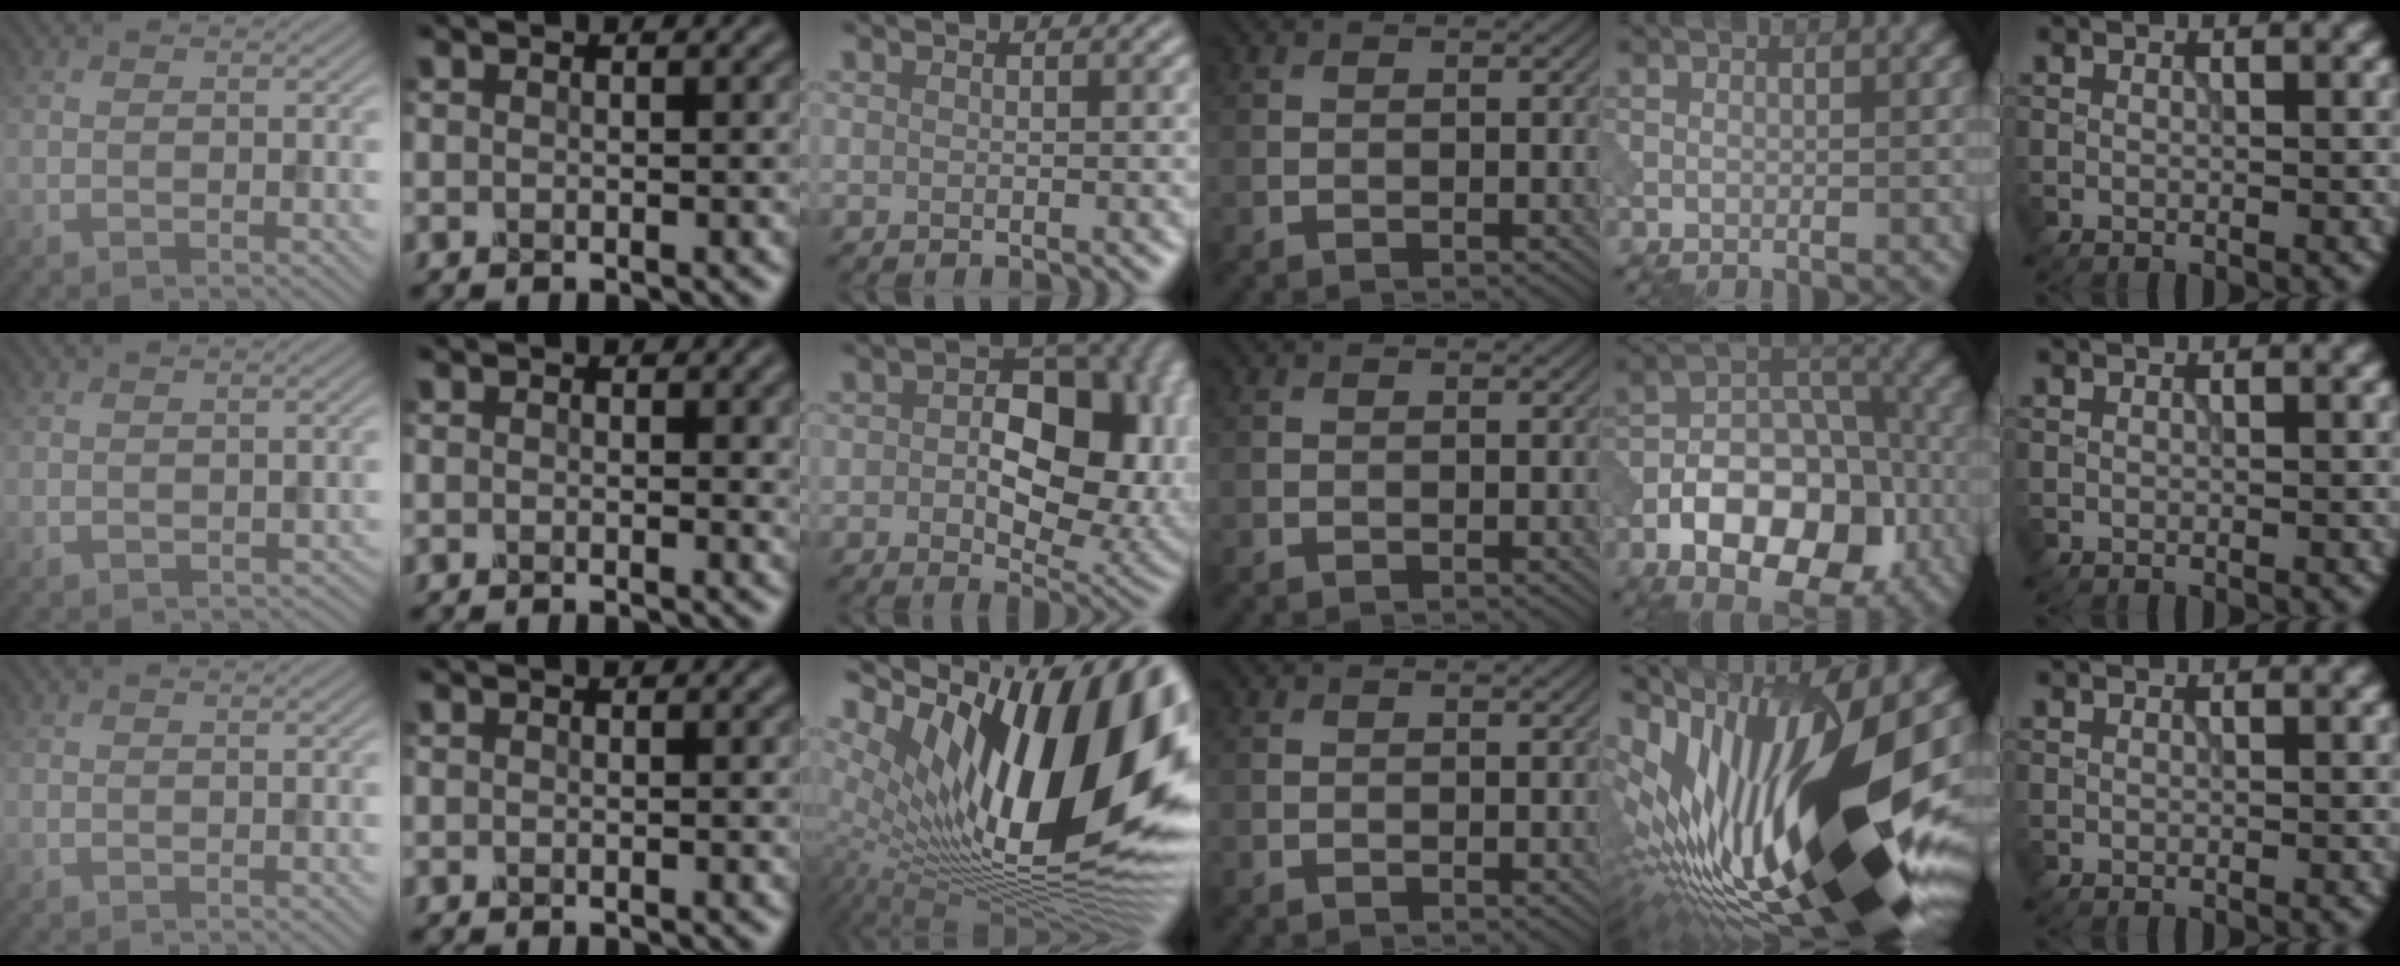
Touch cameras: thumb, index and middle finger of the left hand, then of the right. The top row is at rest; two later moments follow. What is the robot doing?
{"motion": "dispense", "object": "dispenser bottle"}